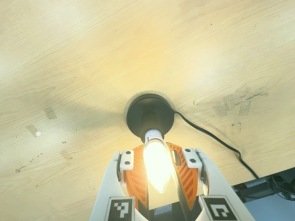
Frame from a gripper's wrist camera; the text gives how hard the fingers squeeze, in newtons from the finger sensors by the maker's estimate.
{"total": 16.4, "left": 15.4, "right": 17.5}